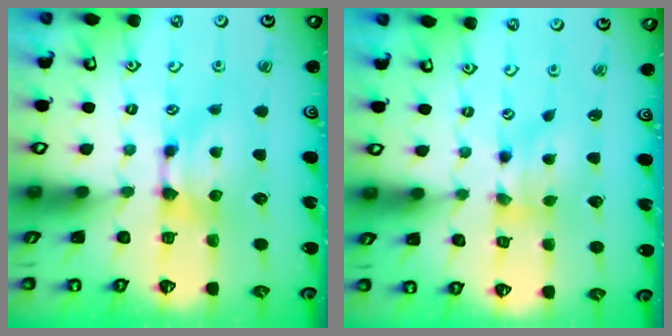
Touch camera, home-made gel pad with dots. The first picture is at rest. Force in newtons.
{"total": 2.3, "press": 2.0, "slide": 1.2}